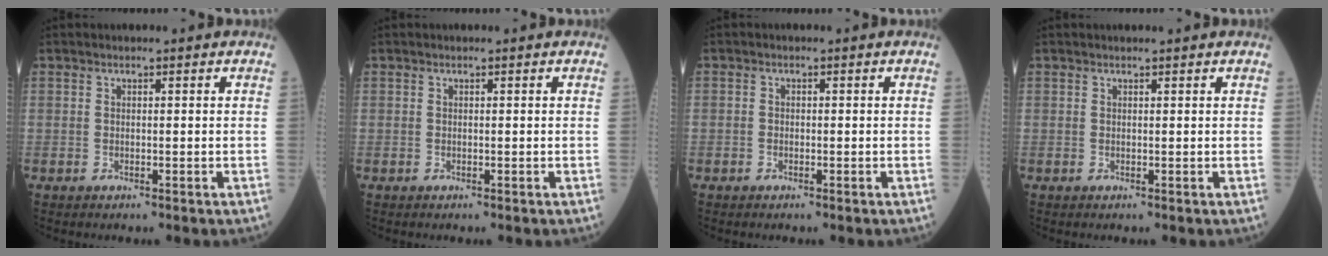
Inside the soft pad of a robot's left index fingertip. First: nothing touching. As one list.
[{"total": 0.0}, {"total": 0.9, "force": [-0.7, 0.6, 0.0], "torque": [-0.003, 0.001, -0.015]}, {"total": 1.0, "force": [0.9, -0.1, 0.4], "torque": [-0.004, 0.006, 0.016]}]